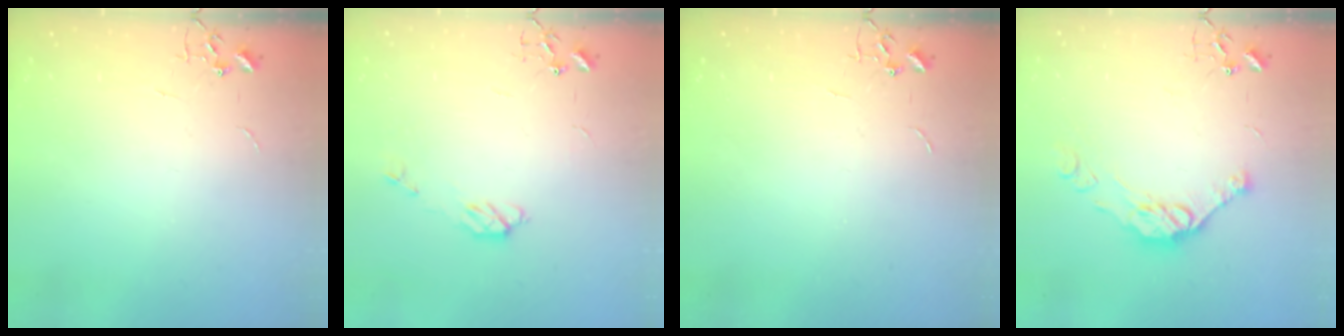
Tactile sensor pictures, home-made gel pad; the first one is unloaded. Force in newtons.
{"total": 5.5, "press": 5.4, "slide": 0.4}
{"total": 0.0}
{"total": 11.1, "press": 11.1, "slide": 0.8}